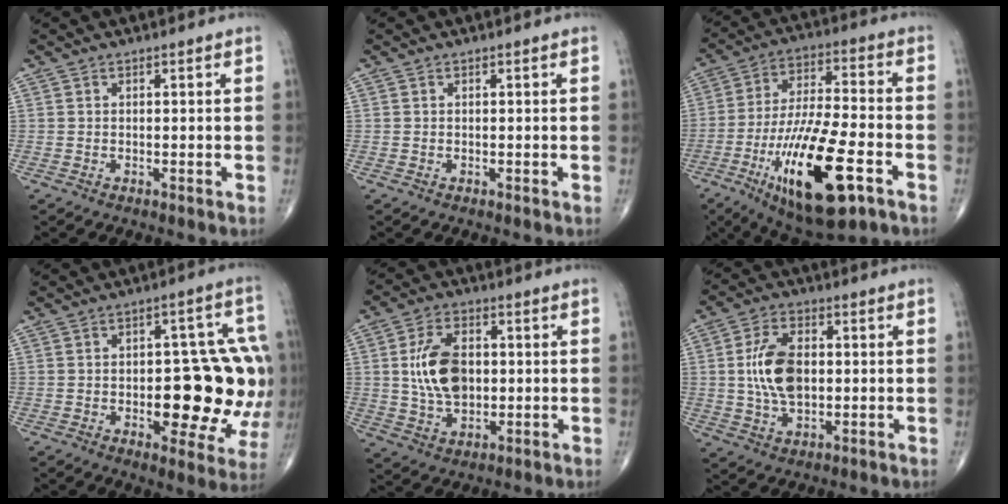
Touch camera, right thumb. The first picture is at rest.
{"total": 0.0}
{"total": 21.6, "force": [-8.9, 6.8, 18.5], "torque": [-0.360, 0.017, -0.145]}
{"total": 19.2, "force": [-1.3, 8.2, 17.3], "torque": [-0.190, 0.013, -0.005]}
{"total": 11.4, "force": [0.8, 7.1, 8.9], "torque": [-0.151, 0.001, 0.020]}
{"total": 10.5, "force": [0.5, 6.0, 8.6], "torque": [-0.157, 0.003, 0.012]}